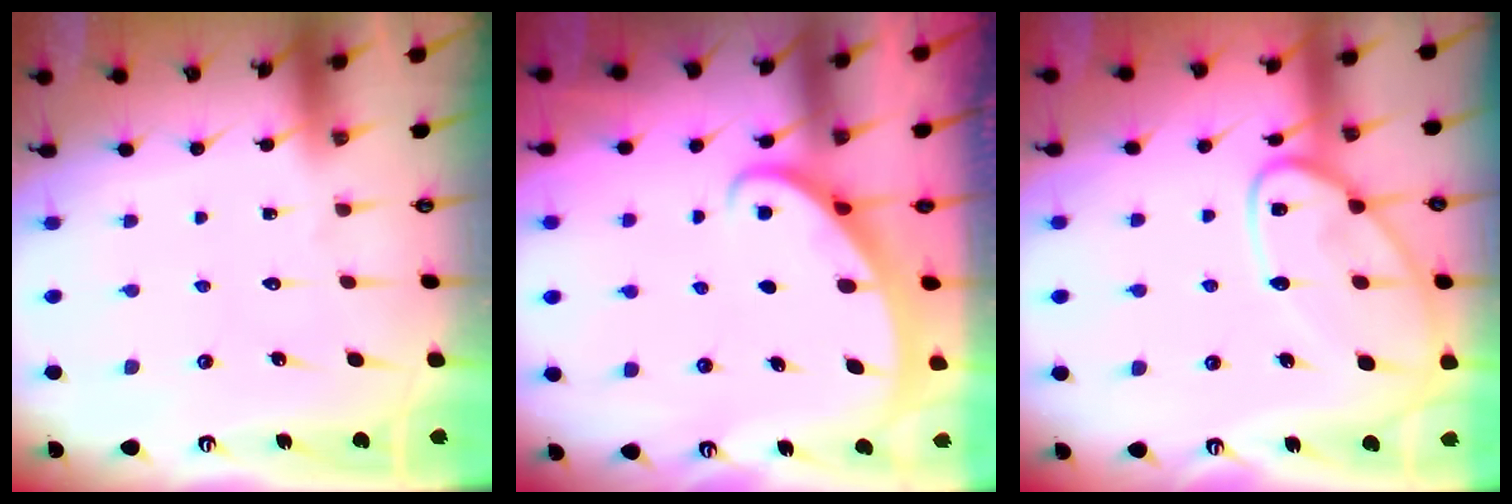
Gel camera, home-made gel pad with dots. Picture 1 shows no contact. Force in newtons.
{"total": 2.3, "press": 2.3, "slide": 0.2}
{"total": 15.0, "press": 14.9, "slide": 0.9}